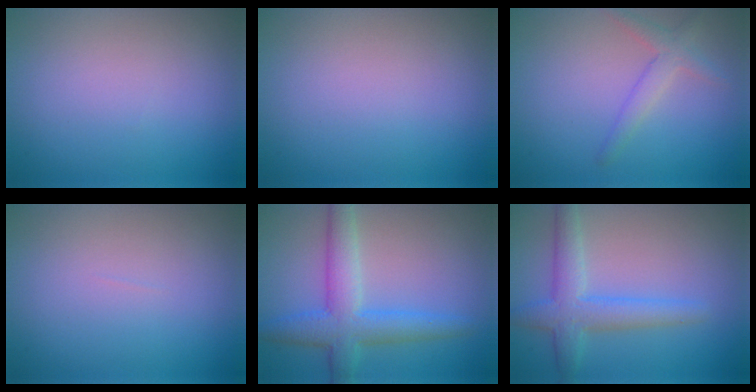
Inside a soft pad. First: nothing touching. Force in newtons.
{"total": 0.0}
{"total": 2.2, "press": 2.2, "slide": 0.1}
{"total": 0.0}
{"total": 5.3, "press": 5.3, "slide": 0.2}
{"total": 4.0, "press": 4.0, "slide": 0.1}